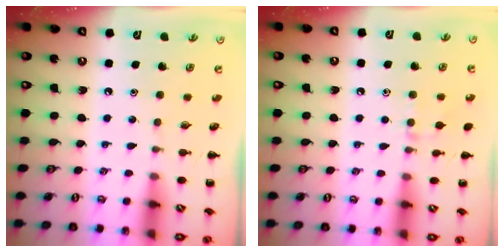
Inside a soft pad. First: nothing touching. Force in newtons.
{"total": 7.3, "press": 6.8, "slide": 2.7}